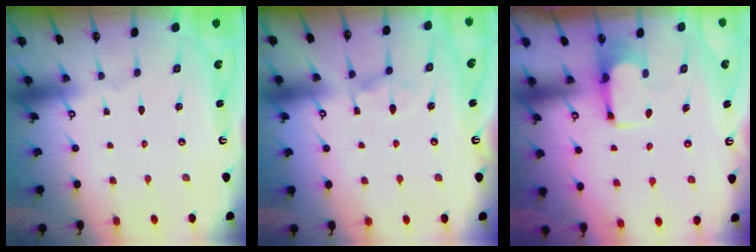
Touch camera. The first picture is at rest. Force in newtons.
{"total": 6.6, "press": 6.6, "slide": 0.5}
{"total": 1.7, "press": 1.5, "slide": 0.9}